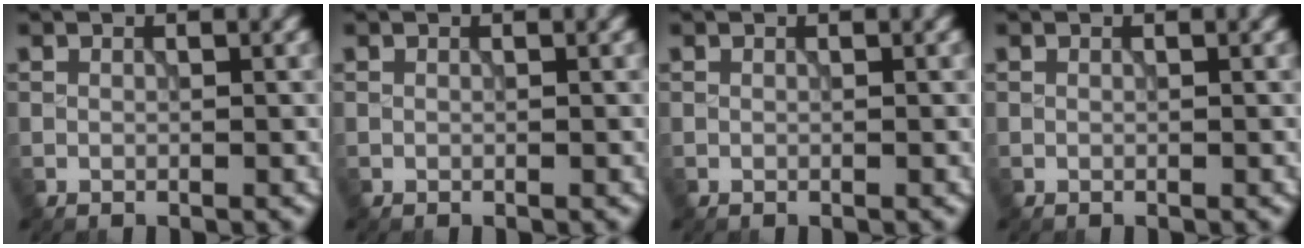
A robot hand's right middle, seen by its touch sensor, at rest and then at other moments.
{"total": 0.0}
{"total": 0.0}
{"total": 0.0}